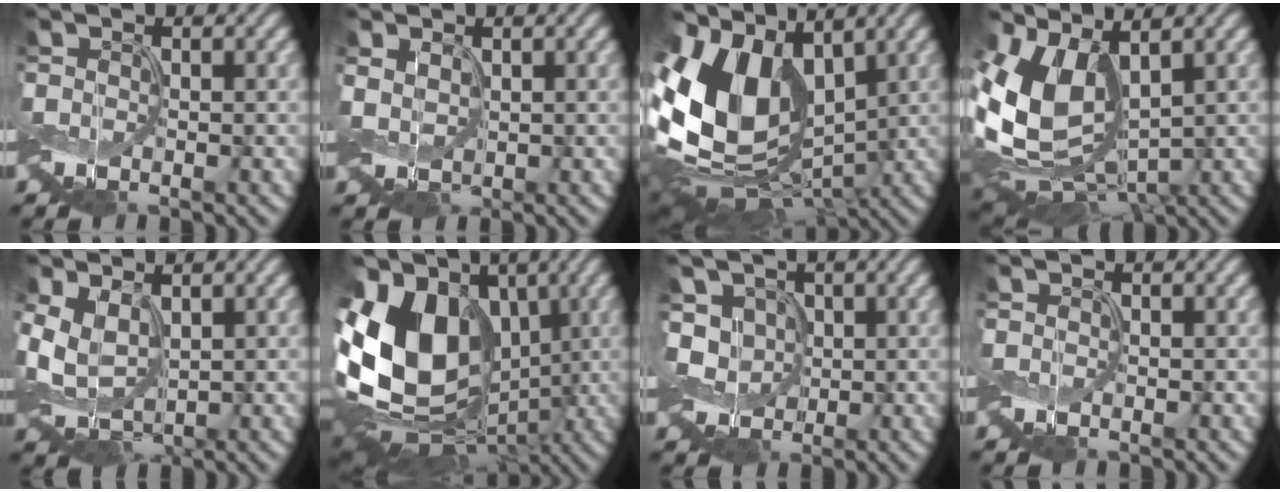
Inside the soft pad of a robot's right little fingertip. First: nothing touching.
{"total": 1.2, "force": [0.5, 1.0, 0.6], "torque": [-0.022, 0.000, 0.011]}
{"total": 14.4, "force": [1.1, 9.4, 10.8], "torque": [-0.229, 0.020, 0.003]}
{"total": 11.2, "force": [1.8, 6.8, 8.7], "torque": [-0.205, -0.008, 0.037]}
{"total": 4.3, "force": [0.6, 2.9, 3.1], "torque": [-0.082, -0.003, 0.010]}
{"total": 17.0, "force": [0.5, 12.4, 11.6], "torque": [-0.225, 0.020, -0.001]}
{"total": 3.8, "force": [0.0, 3.2, 1.9], "torque": [-0.043, -0.001, -0.008]}
{"total": 0.0}